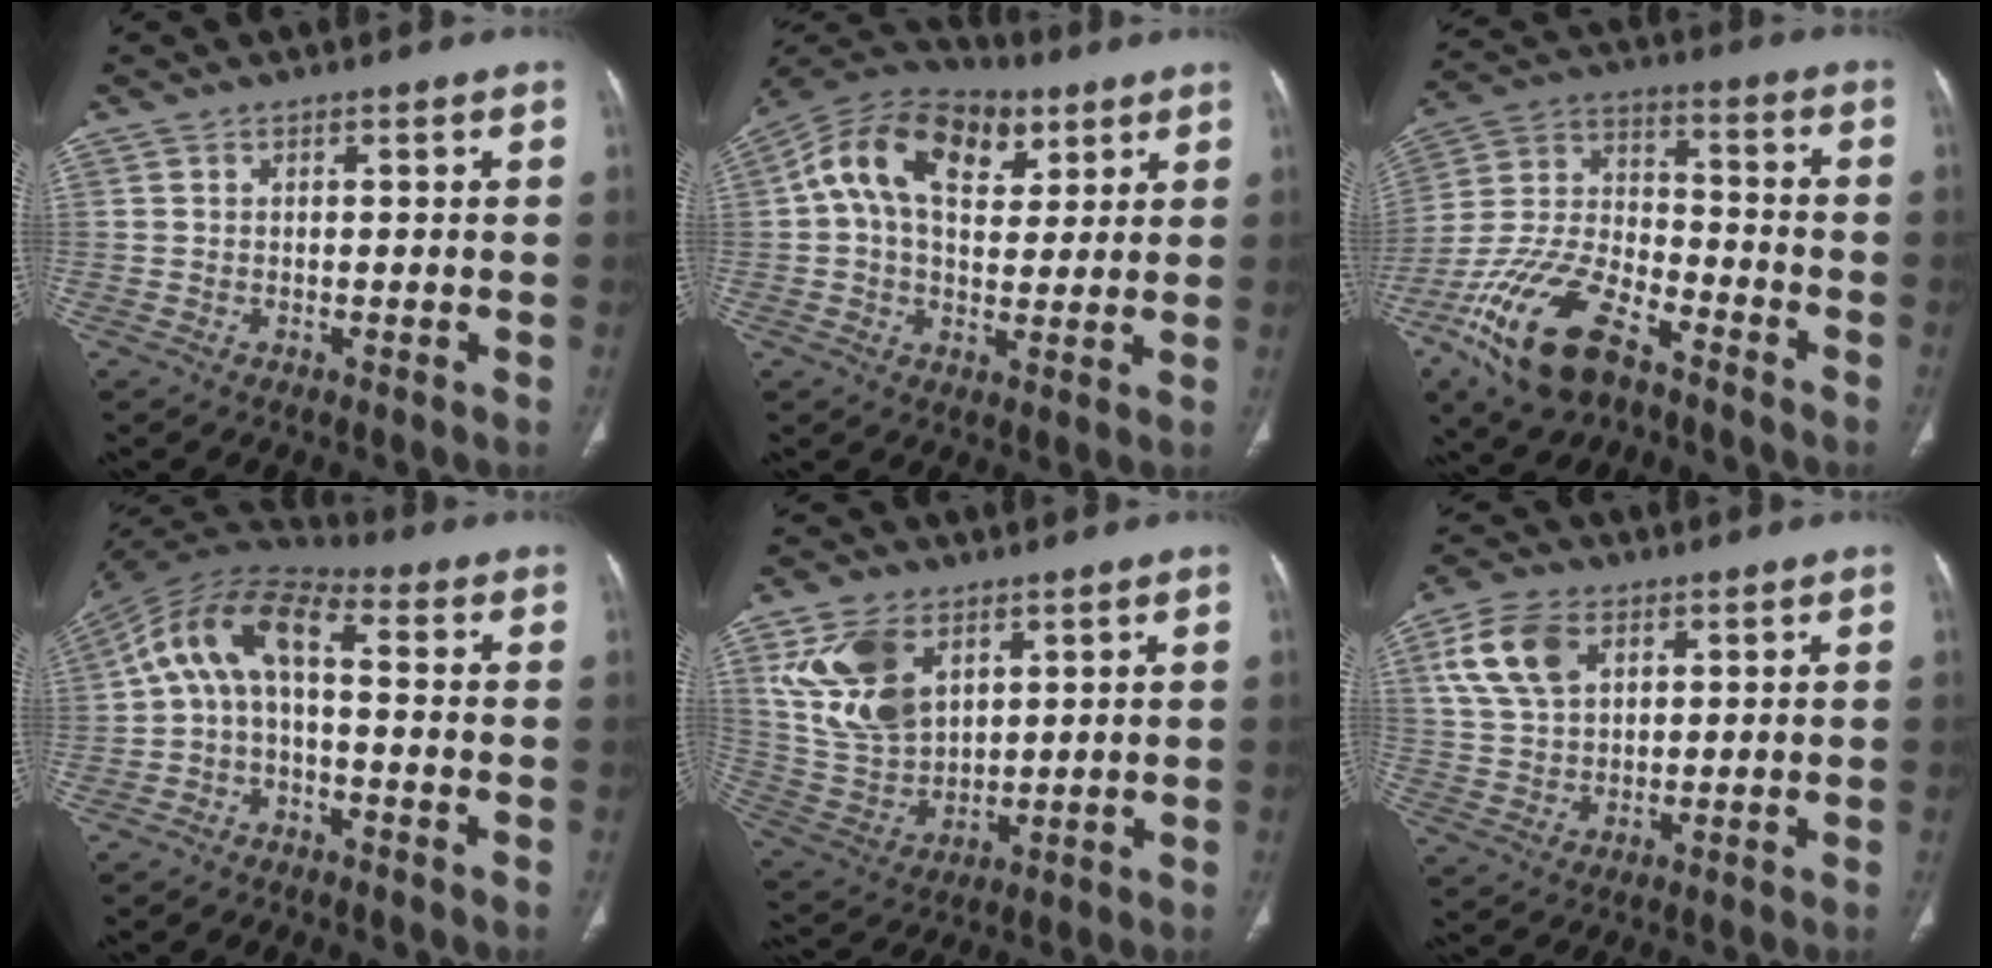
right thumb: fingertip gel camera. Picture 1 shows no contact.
{"total": 17.1, "force": [5.7, 10.9, 11.9], "torque": [-0.189, 0.011, 0.086]}
{"total": 19.7, "force": [-11.6, 9.4, 12.8], "torque": [-0.257, 0.053, -0.215]}
{"total": 10.7, "force": [-1.0, 5.1, 9.4], "torque": [-0.175, 0.053, -0.032]}
{"total": 14.8, "force": [6.3, 9.5, 9.5], "torque": [-0.168, -0.024, 0.142]}
{"total": 10.4, "force": [4.2, 6.4, 6.9], "torque": [-0.128, -0.002, 0.084]}